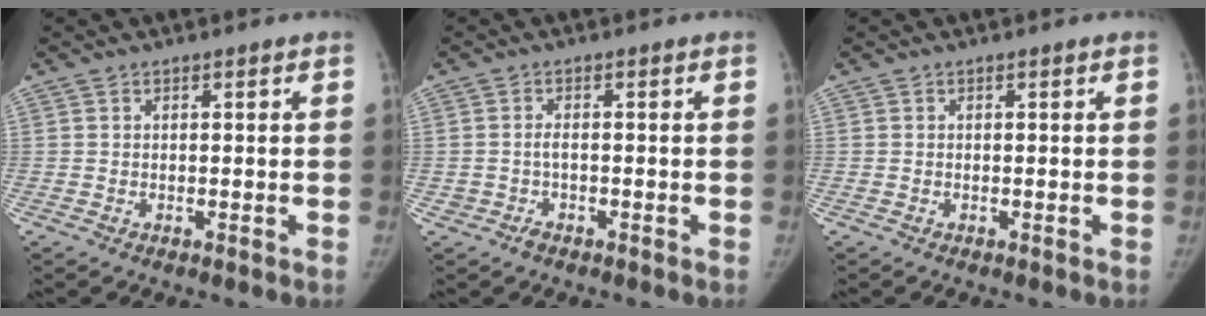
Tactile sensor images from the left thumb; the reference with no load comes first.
{"total": 1.5, "force": [-0.7, 1.0, 0.9], "torque": [-0.016, 0.007, -0.011]}
{"total": 0.0}